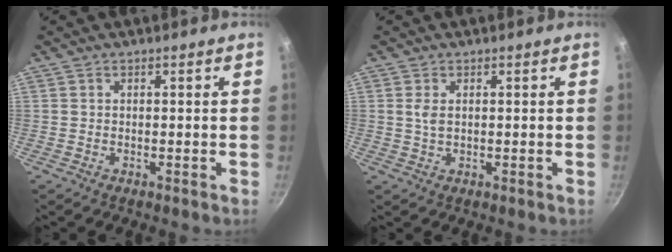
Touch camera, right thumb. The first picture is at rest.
{"total": 2.1, "force": [0.5, 1.1, 1.7], "torque": [-0.034, -0.002, 0.011]}